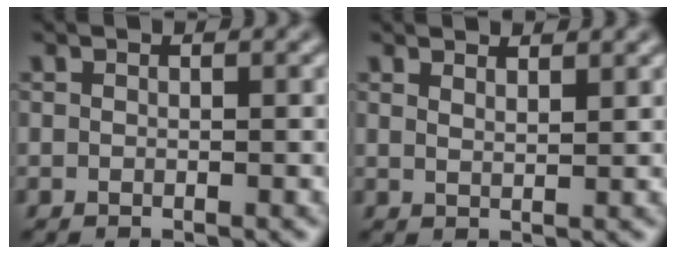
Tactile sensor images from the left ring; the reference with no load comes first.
{"total": 2.0, "force": [1.8, 0.5, 0.8], "torque": [-0.006, 0.002, 0.020]}